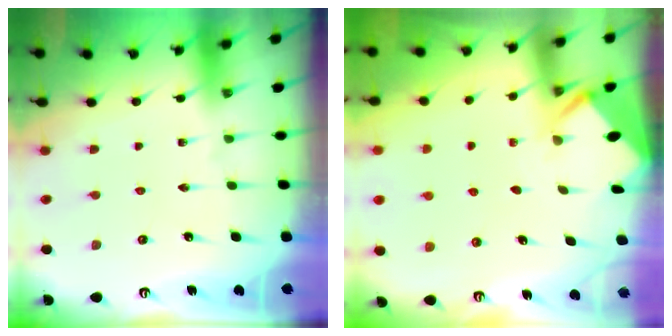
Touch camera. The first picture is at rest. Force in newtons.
{"total": 2.5, "press": 2.5, "slide": 0.1}